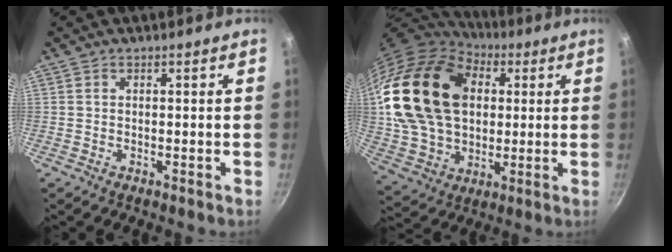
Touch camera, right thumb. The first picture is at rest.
{"total": 25.9, "force": [5.3, 18.4, 17.5], "torque": [-0.296, 0.007, 0.102]}